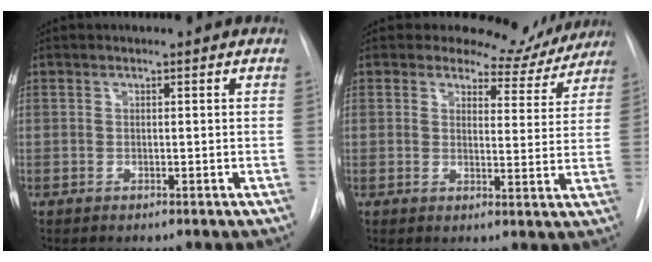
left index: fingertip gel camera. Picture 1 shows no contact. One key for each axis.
{"total": 8.5, "fx": 7.8, "fy": 3.2, "fz": -0.1, "tx": 0.024, "ty": -0.023, "tz": 0.079}